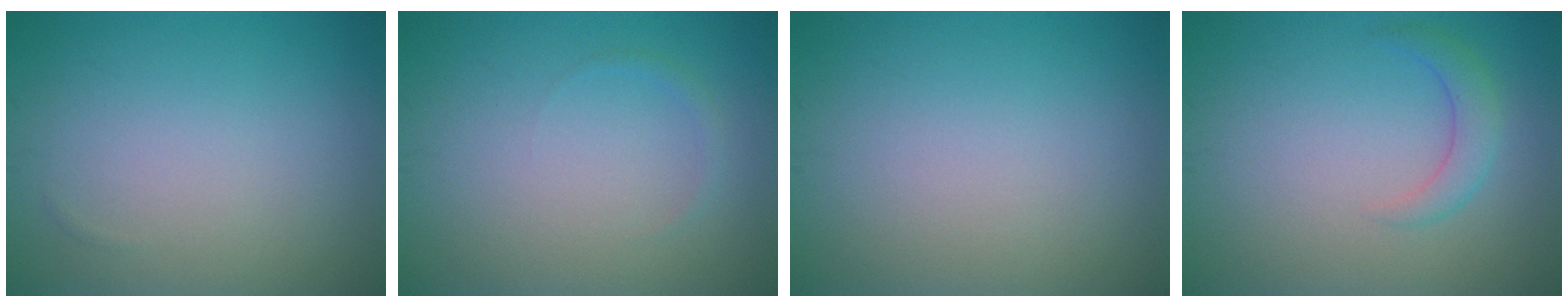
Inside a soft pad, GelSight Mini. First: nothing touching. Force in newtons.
{"total": 0.7, "press": 0.7, "slide": 0.1}
{"total": 0.0}
{"total": 2.0, "press": 2.0, "slide": 0.1}